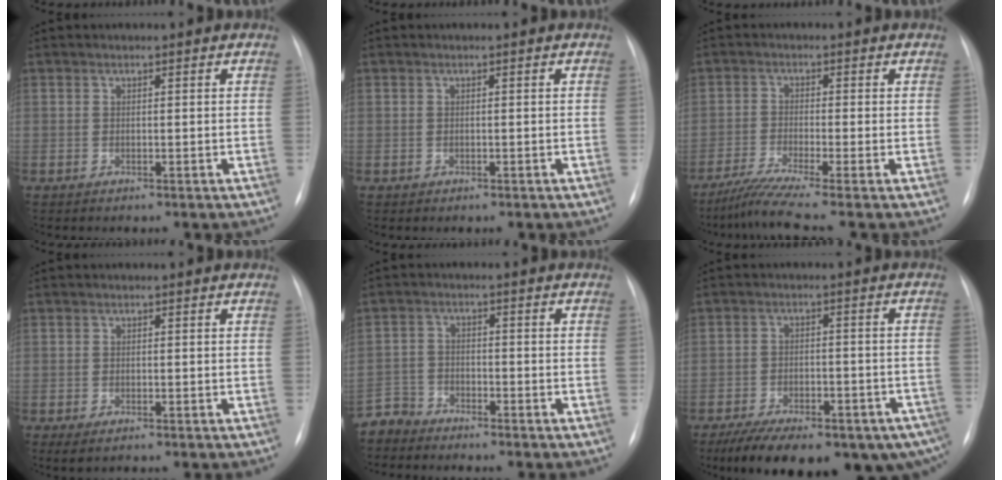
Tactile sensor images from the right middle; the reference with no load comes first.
{"total": 0.0}
{"total": 5.8, "force": [-4.5, -1.4, 3.4], "torque": [-0.072, -0.024, -0.088]}
{"total": 2.0, "force": [-1.4, 0.7, 1.3], "torque": [-0.023, -0.004, -0.018]}
{"total": 4.0, "force": [-3.8, 0.9, -1.0], "torque": [0.022, -0.006, -0.076]}
{"total": 21.6, "force": [-15.0, 8.8, 12.8], "torque": [-0.167, 0.001, -0.195]}